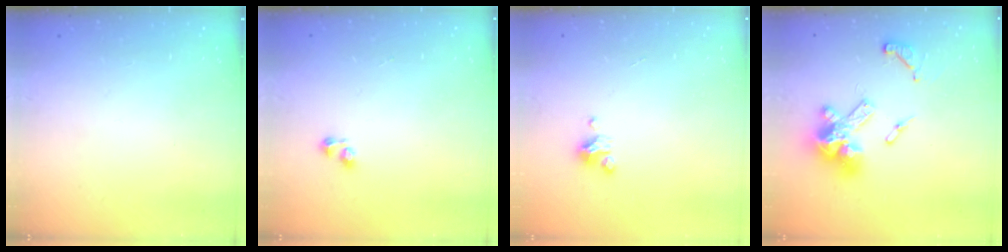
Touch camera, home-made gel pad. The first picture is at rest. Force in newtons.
{"total": 2.4, "press": 2.1, "slide": 1.1}
{"total": 3.0, "press": 3.0, "slide": 0.2}
{"total": 16.1, "press": 16.0, "slide": 2.0}